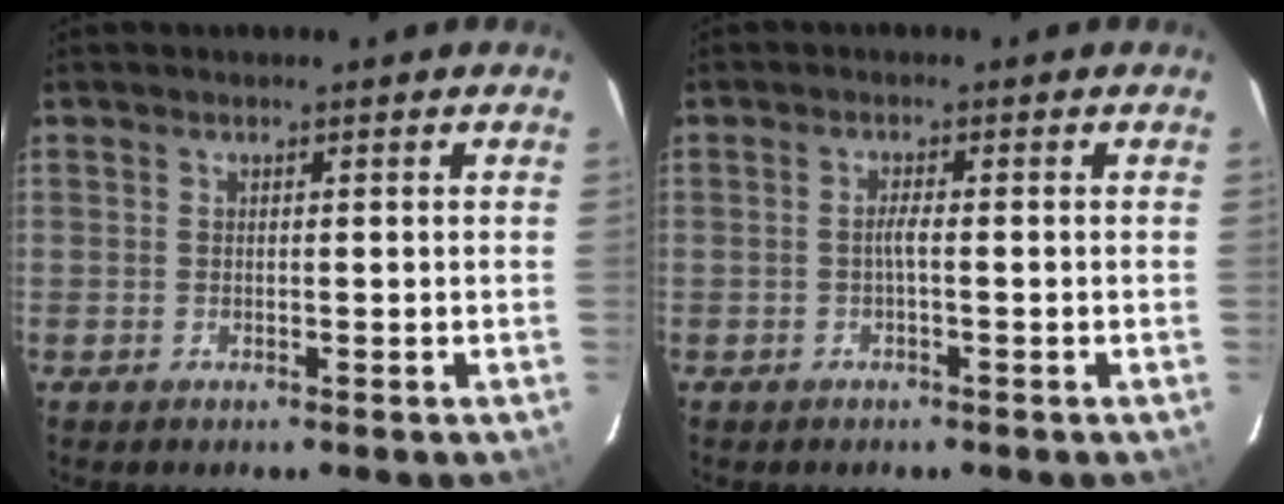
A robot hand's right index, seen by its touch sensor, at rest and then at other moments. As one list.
[{"total": 1.2, "force": [-0.5, -0.2, 1.1], "torque": [-0.019, 0.005, -0.010]}]